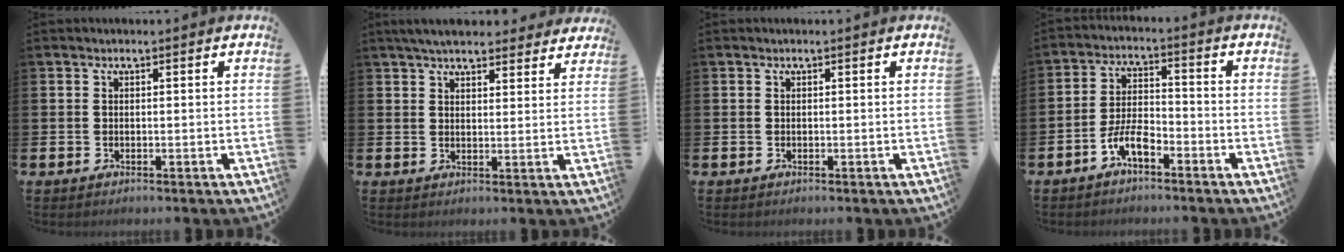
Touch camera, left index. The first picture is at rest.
{"total": 5.2, "force": [4.9, 1.2, 1.5], "torque": [-0.038, -0.016, 0.089]}
{"total": 0.0}
{"total": 5.2, "force": [-3.3, 1.8, 3.6], "torque": [-0.072, 0.011, -0.065]}